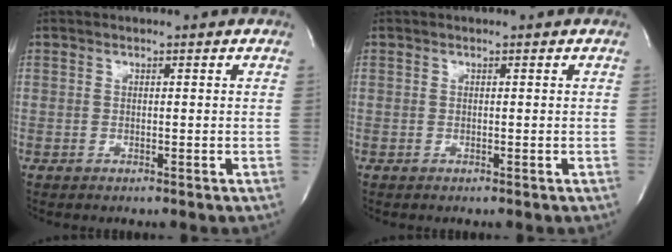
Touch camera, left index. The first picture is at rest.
{"total": 0.0}